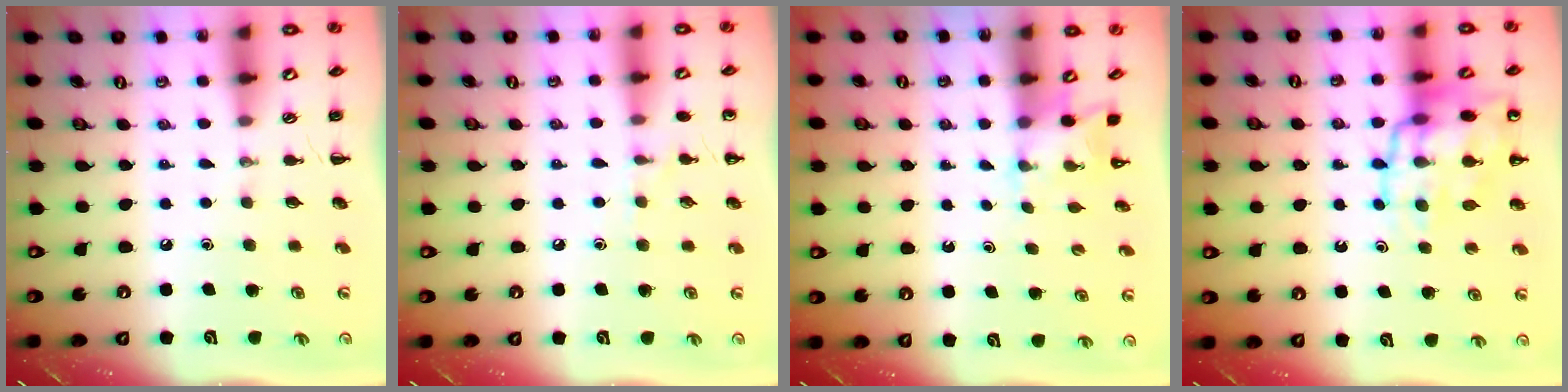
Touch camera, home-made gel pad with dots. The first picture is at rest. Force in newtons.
{"total": 6.5, "press": 6.3, "slide": 1.6}
{"total": 2.2, "press": 2.1, "slide": 0.7}
{"total": 15.6, "press": 15.5, "slide": 2.2}